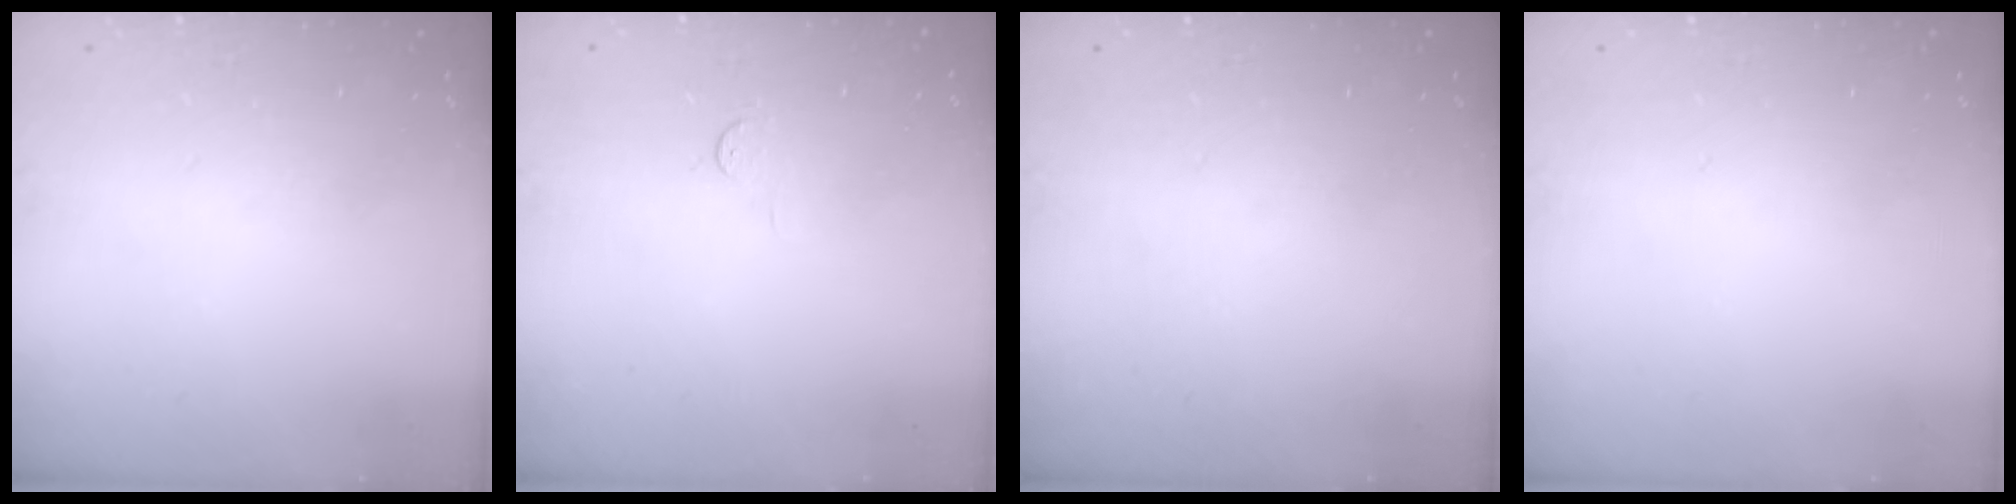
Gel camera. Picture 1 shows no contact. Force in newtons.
{"total": 2.8, "press": 2.8, "slide": 0.4}
{"total": 0.0}
{"total": 0.0}